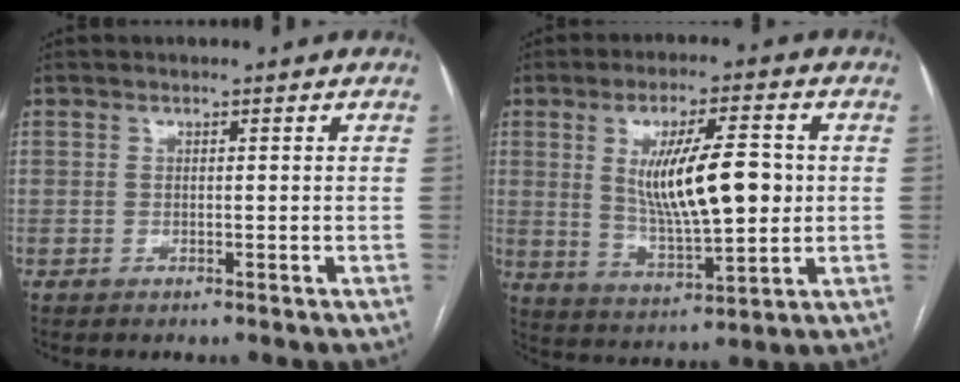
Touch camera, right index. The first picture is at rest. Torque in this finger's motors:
{"motor_torque": [1.08, 0.61, 0.37, 0.21]}